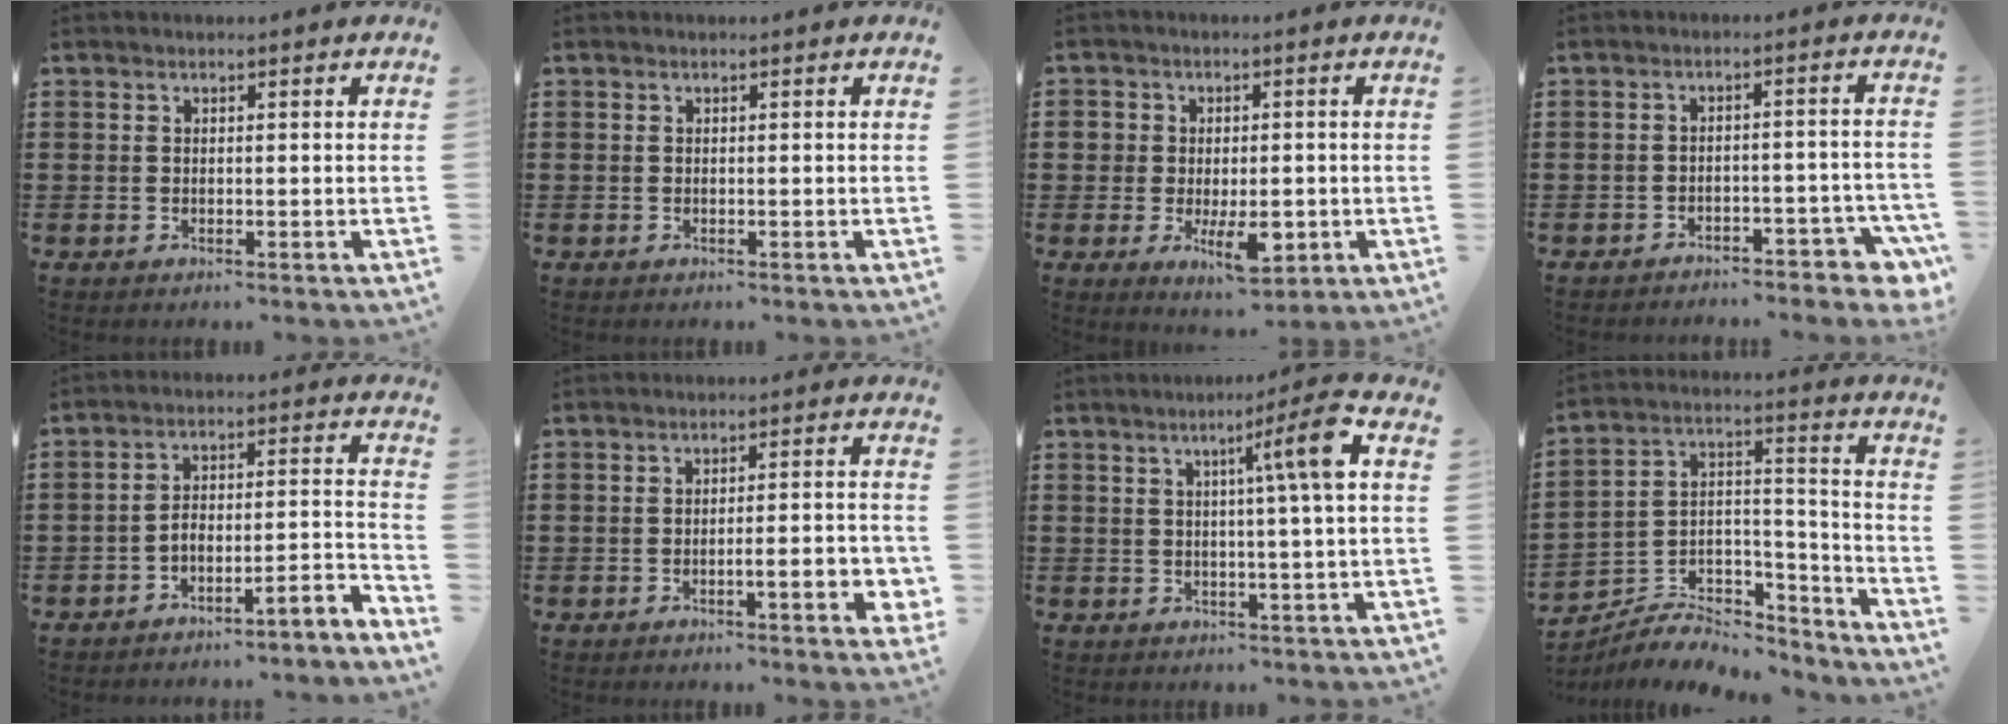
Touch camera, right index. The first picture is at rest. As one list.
[{"total": 0.0}, {"total": 6.5, "force": [-1.5, 4.3, 4.6], "torque": [-0.072, 0.006, -0.028]}, {"total": 3.4, "force": [-3.0, 1.1, 1.1], "torque": [-0.020, 0.007, -0.060]}, {"total": 4.6, "force": [-4.3, 0.0, 1.6], "torque": [-0.029, -0.011, -0.089]}, {"total": 5.4, "force": [-1.8, 0.7, 5.0], "torque": [-0.071, -0.010, -0.029]}, {"total": 7.1, "force": [2.0, -1.0, 6.8], "torque": [-0.117, -0.008, 0.020]}, {"total": 5.5, "force": [-4.8, 2.5, 0.8], "torque": [-0.013, 0.009, -0.094]}]